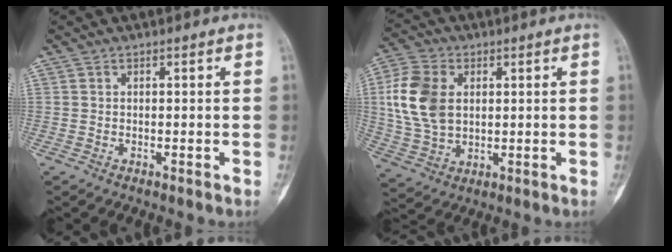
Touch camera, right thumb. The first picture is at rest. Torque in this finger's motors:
{"motor_torque": [0.20, 0.96, 1.32, 0.29, 0.11]}